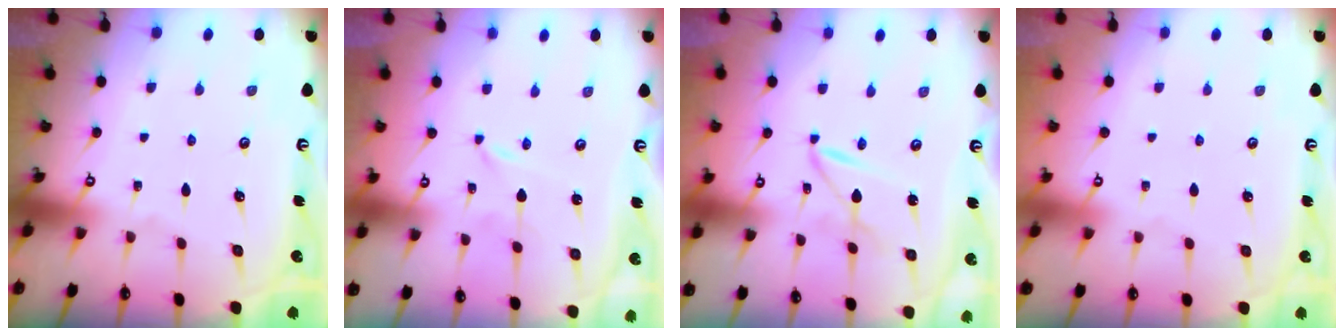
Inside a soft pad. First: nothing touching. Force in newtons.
{"total": 0.0}
{"total": 3.7, "press": 3.7, "slide": 0.2}
{"total": 0.0}